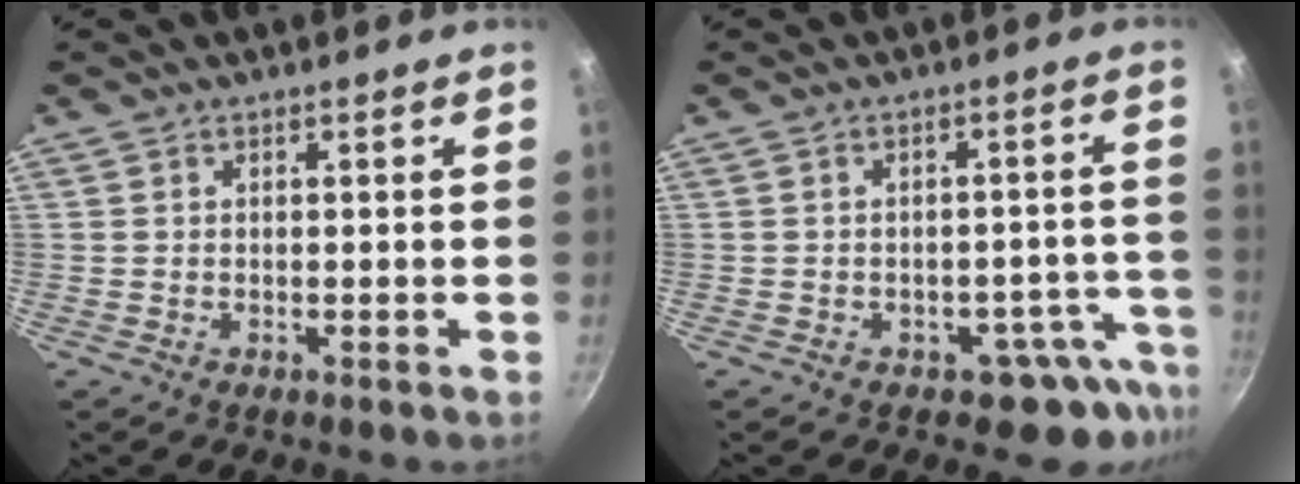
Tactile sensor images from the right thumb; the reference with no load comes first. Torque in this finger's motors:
{"motor_torque": [-0.16, 0.18, 0.05, 0.04, 0.03]}